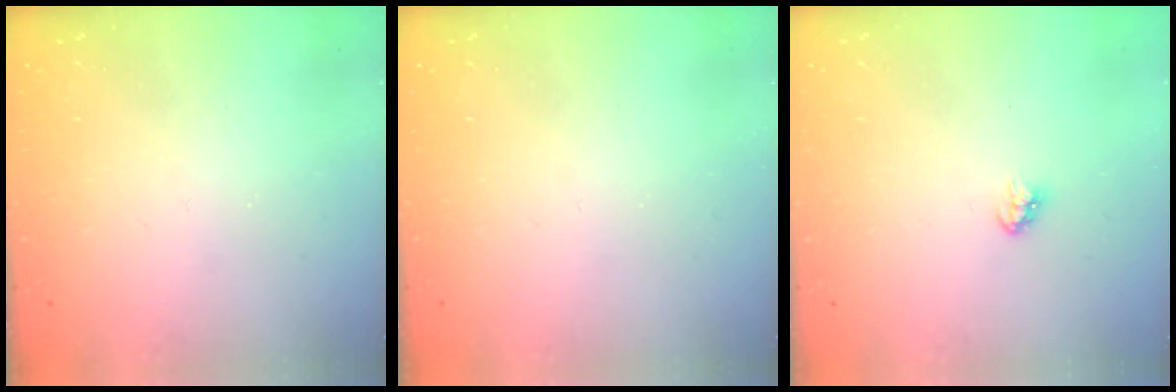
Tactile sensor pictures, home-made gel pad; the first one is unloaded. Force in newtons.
{"total": 0.0}
{"total": 2.9, "press": 2.9, "slide": 0.2}